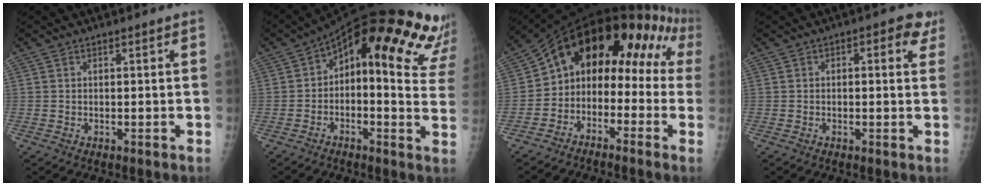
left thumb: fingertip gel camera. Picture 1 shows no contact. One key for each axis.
{"total": 23.0, "fx": 13.6, "fy": 8.5, "fz": 16.4, "tx": -0.191, "ty": 0.004, "tz": 0.153}
{"total": 16.9, "fx": -0.2, "fy": 11.9, "fz": 12.0, "tx": -0.133, "ty": 0.097, "tz": -0.014}
{"total": 4.7, "fx": 1.7, "fy": 2.3, "fz": 3.8, "tx": -0.022, "ty": 0.002, "tz": 0.011}